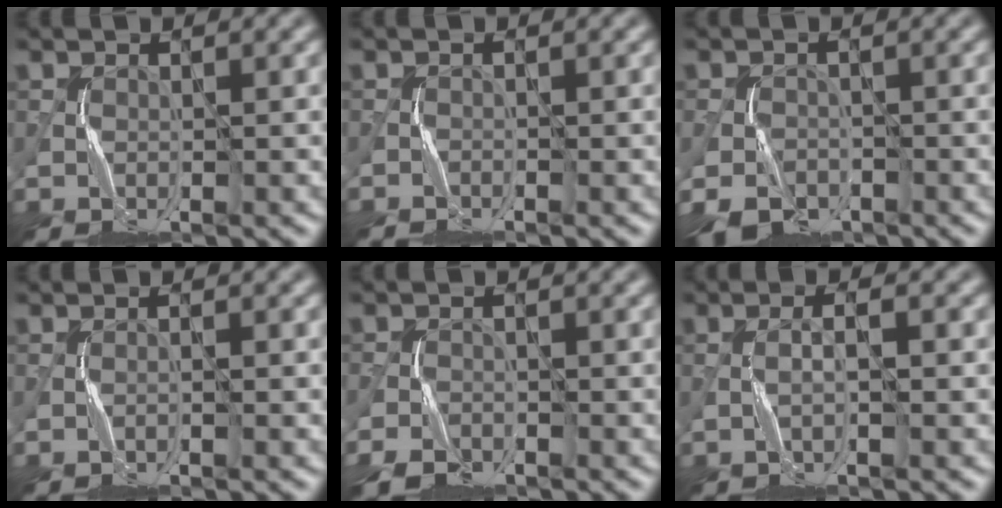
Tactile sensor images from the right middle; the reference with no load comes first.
{"total": 0.8, "force": [-0.7, -0.1, -0.3], "torque": [0.006, -0.002, -0.017]}
{"total": 3.6, "force": [-2.3, 2.3, 1.6], "torque": [-0.032, -0.011, -0.043]}
{"total": 0.5, "force": [-0.4, -0.3, 0.2], "torque": [-0.002, 0.000, -0.008]}
{"total": 2.7, "force": [-2.1, 1.3, 1.1], "torque": [-0.021, -0.007, -0.046]}
{"total": 1.3, "force": [-0.2, -0.2, 1.3], "torque": [-0.022, 0.005, -0.005]}